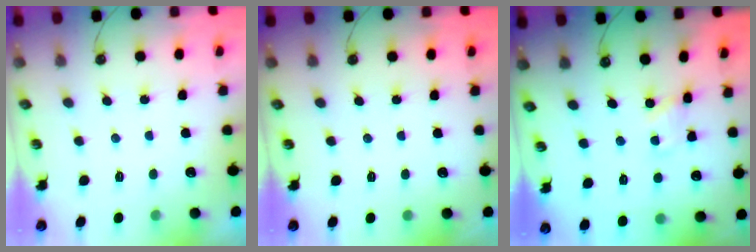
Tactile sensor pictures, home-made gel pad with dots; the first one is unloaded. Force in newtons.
{"total": 0.0}
{"total": 1.5, "press": 1.4, "slide": 0.2}